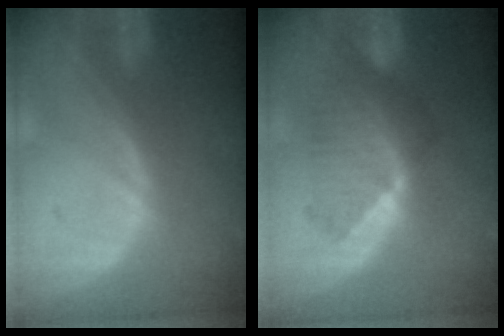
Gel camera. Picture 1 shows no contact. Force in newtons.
{"total": 6.7, "press": 6.6, "slide": 1.0}